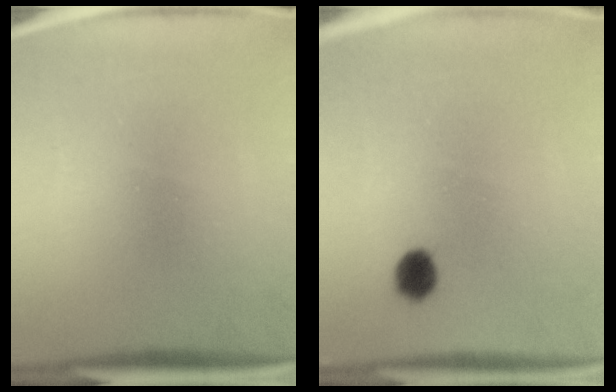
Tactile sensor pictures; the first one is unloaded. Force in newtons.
{"total": 4.4}